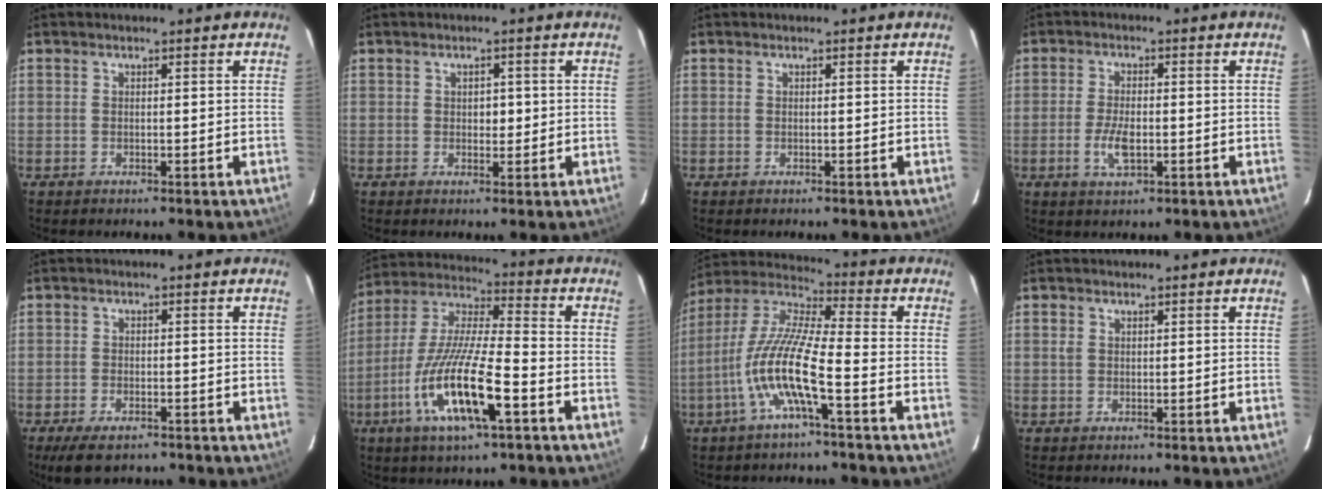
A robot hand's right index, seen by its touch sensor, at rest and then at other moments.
{"total": 2.0, "force": [0.1, 1.6, 1.2], "torque": [-0.014, 0.005, 0.001]}
{"total": 0.0}
{"total": 5.2, "force": [-1.5, 2.3, 4.5], "torque": [-0.095, -0.003, -0.027]}
{"total": 5.9, "force": [-4.3, 2.5, 3.2], "torque": [-0.078, -0.019, -0.070]}
{"total": 17.5, "force": [-7.4, 3.5, 15.5], "torque": [-0.315, -0.024, -0.143]}
{"total": 12.7, "force": [-5.0, 1.5, 11.6], "torque": [-0.236, 0.000, -0.102]}
{"total": 0.9, "force": [0.3, 0.8, 0.4], "torque": [-0.009, 0.003, 0.004]}